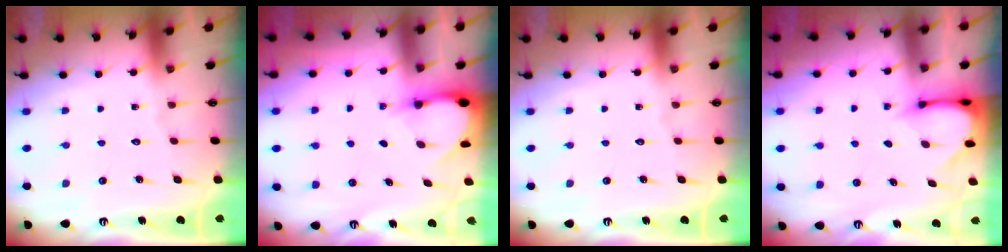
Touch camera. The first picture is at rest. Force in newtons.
{"total": 2.9, "press": 2.9, "slide": 0.4}
{"total": 0.0}
{"total": 3.0, "press": 2.9, "slide": 0.4}